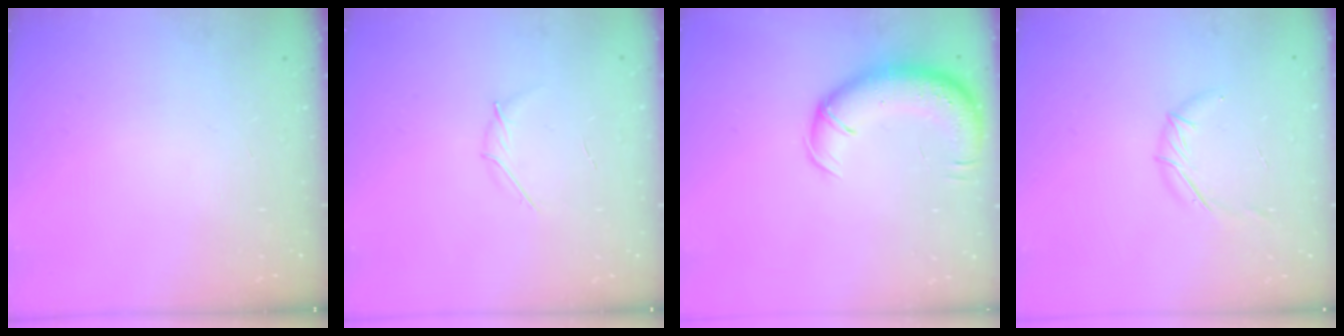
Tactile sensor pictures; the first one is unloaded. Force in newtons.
{"total": 3.6, "press": 3.5, "slide": 0.9}
{"total": 13.4, "press": 12.9, "slide": 3.5}
{"total": 5.8, "press": 5.7, "slide": 1.3}